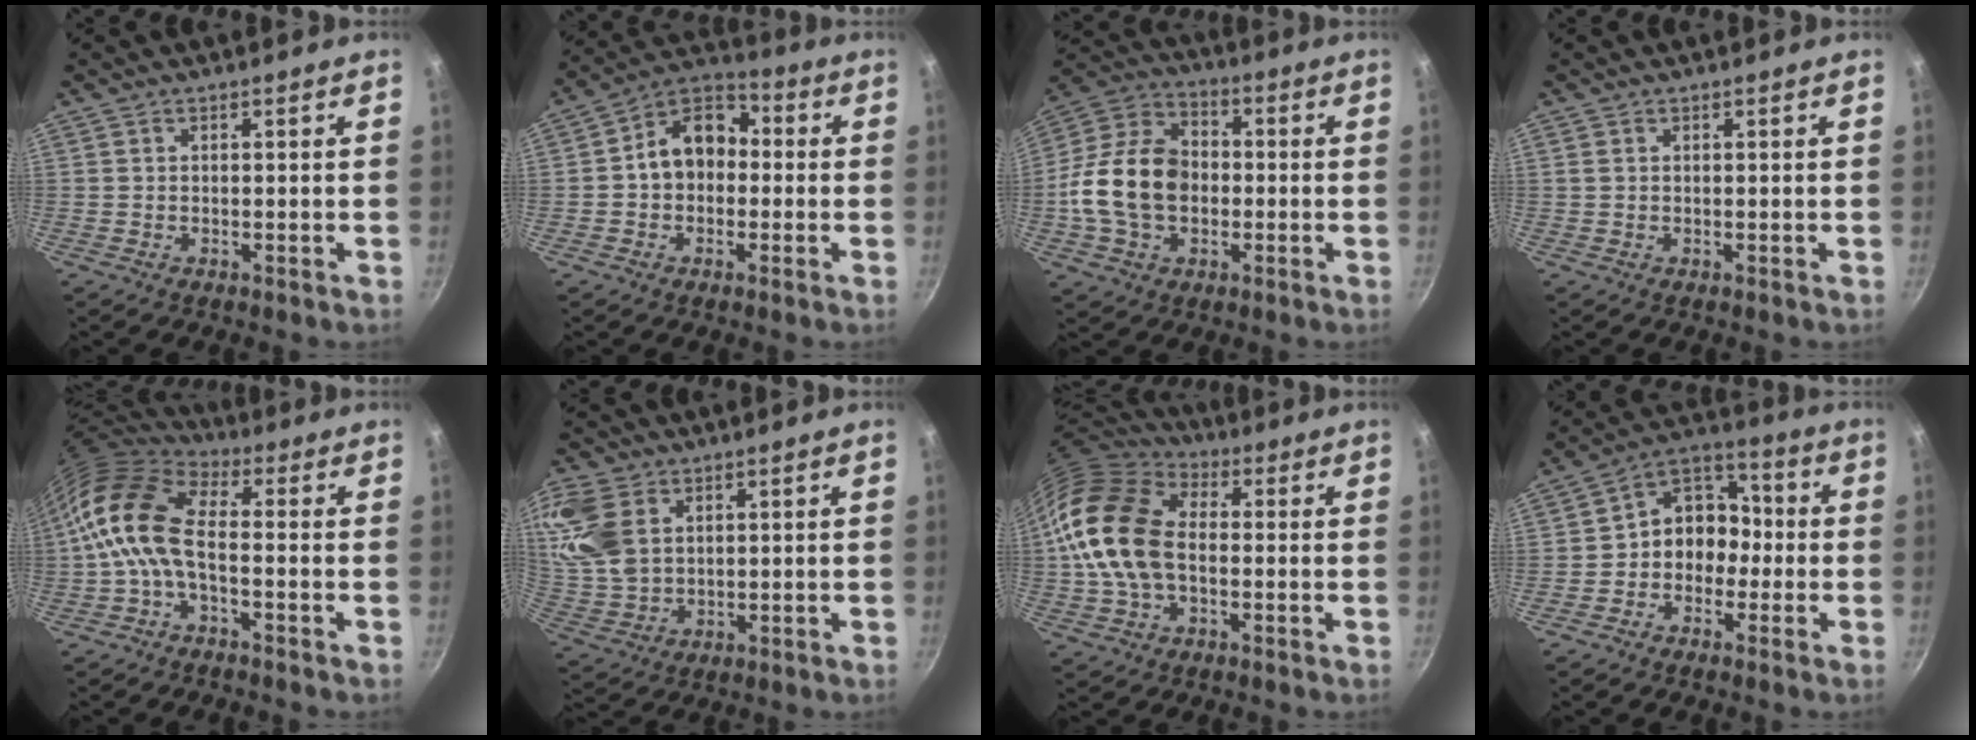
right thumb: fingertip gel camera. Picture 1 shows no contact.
{"total": 11.1, "force": [-0.1, 8.5, 7.1], "torque": [-0.070, 0.038, -0.023]}
{"total": 16.8, "force": [-1.7, 12.2, 11.4], "torque": [-0.193, 0.032, -0.044]}
{"total": 0.6, "force": [0.3, 0.5, 0.3], "torque": [-0.007, 0.001, 0.005]}
{"total": 12.2, "force": [-1.7, 6.3, 10.3], "torque": [-0.199, 0.035, -0.052]}
{"total": 12.9, "force": [4.6, 8.9, 8.2], "torque": [-0.166, -0.014, 0.101]}
{"total": 18.4, "force": [-0.3, 12.4, 13.6], "torque": [-0.250, 0.029, -0.018]}
{"total": 10.1, "force": [-1.7, 8.3, 5.5], "torque": [-0.030, 0.051, -0.045]}